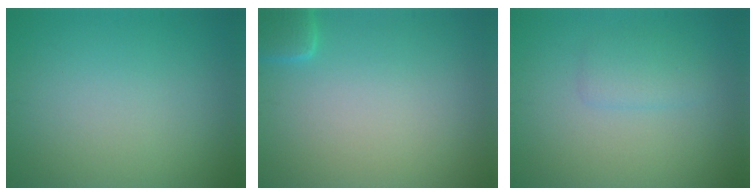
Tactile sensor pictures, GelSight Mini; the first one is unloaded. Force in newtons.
{"total": 1.9, "press": 1.9, "slide": 0.2}
{"total": 1.7, "press": 1.7, "slide": 0.2}